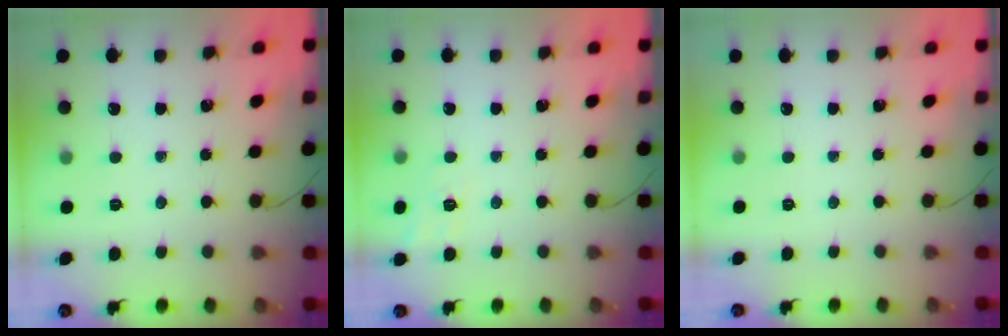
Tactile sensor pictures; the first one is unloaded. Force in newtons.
{"total": 7.2, "press": 6.9, "slide": 2.2}
{"total": 2.5, "press": 2.4, "slide": 0.5}